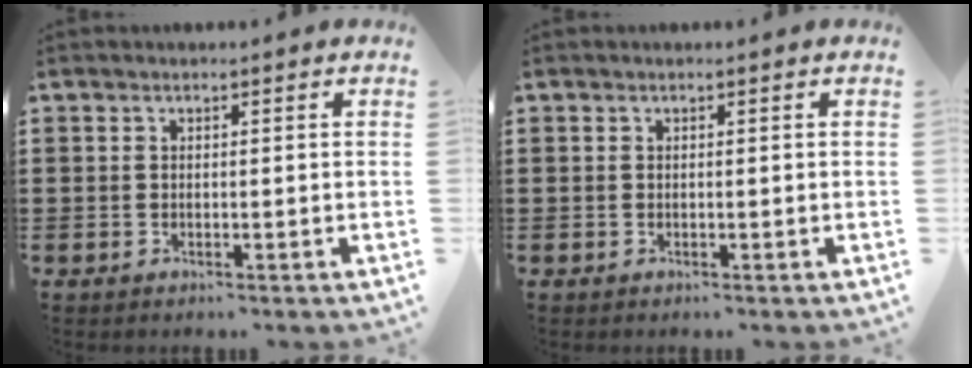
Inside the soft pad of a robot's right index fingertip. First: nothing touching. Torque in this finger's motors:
{"motor_torque": [0.00, 0.00, 0.03, -0.01]}